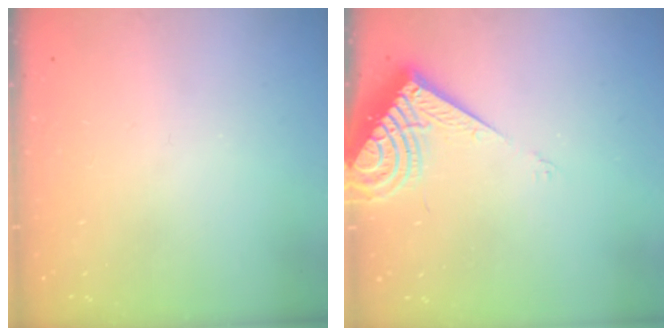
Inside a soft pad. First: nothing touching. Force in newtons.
{"total": 8.3, "press": 8.2, "slide": 1.1}